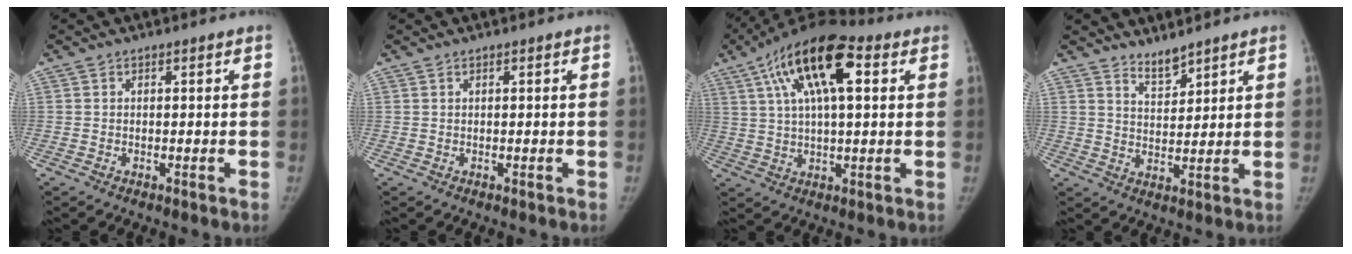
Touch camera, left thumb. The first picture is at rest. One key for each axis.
{"total": 0.0}
{"total": 17.8, "fx": 6.6, "fy": 7.0, "fz": 14.9, "tx": -0.261, "ty": 0.016, "tz": 0.105}
{"total": 3.9, "fx": 3.7, "fy": 0.8, "fz": 1.2, "tx": -0.010, "ty": -0.036, "tz": 0.070}